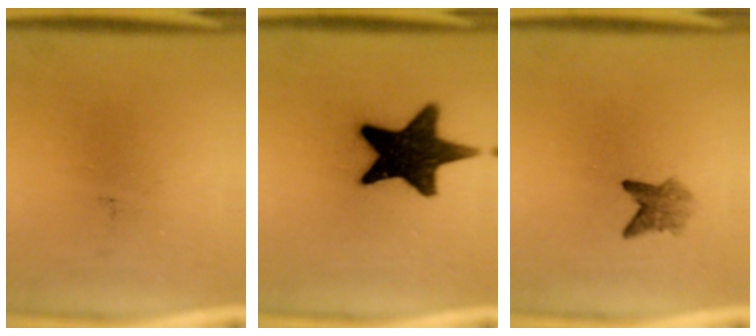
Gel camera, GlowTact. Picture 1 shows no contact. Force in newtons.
{"total": 17.0}
{"total": 2.6}